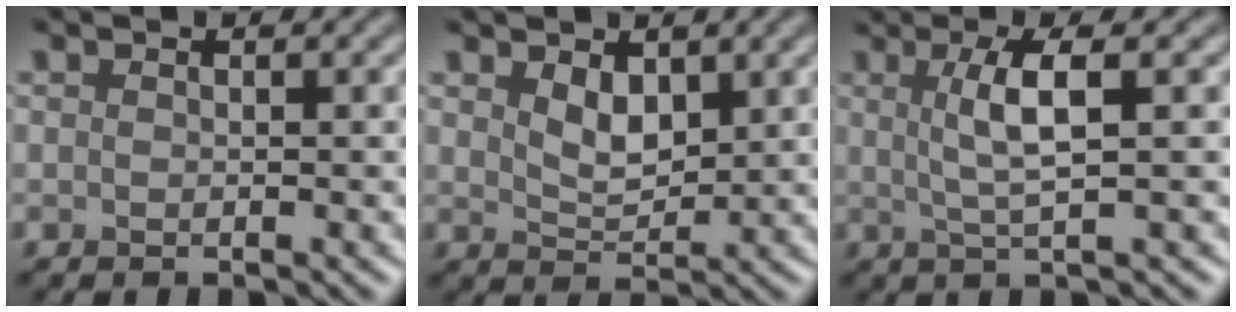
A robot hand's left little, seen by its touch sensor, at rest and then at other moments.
{"total": 2.7, "force": [1.3, 1.5, 1.7], "torque": [-0.036, -0.006, 0.029]}
{"total": 4.0, "force": [0.9, 0.7, 3.8], "torque": [-0.070, 0.002, 0.017]}